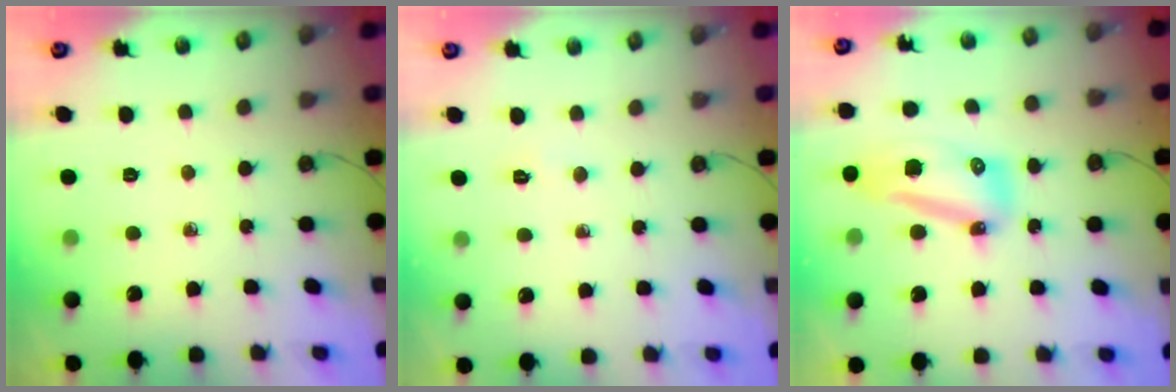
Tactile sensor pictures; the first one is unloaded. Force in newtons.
{"total": 2.9, "press": 2.6, "slide": 1.4}
{"total": 11.2, "press": 11.1, "slide": 1.2}